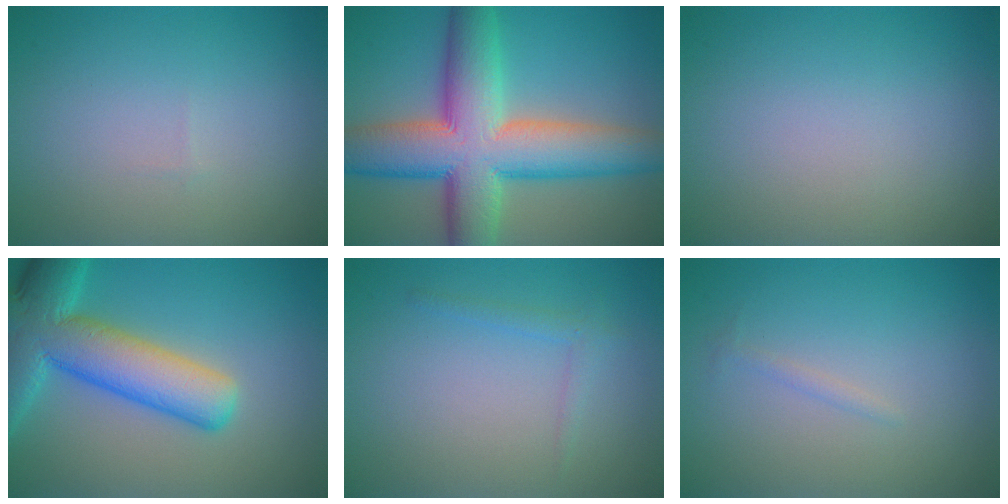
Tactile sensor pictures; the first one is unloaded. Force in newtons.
{"total": 12.7, "press": 12.7, "slide": 0.4}
{"total": 0.0}
{"total": 10.0, "press": 10.0, "slide": 0.6}
{"total": 1.2, "press": 1.2, "slide": 0.1}
{"total": 0.6, "press": 0.6, "slide": 0.0}